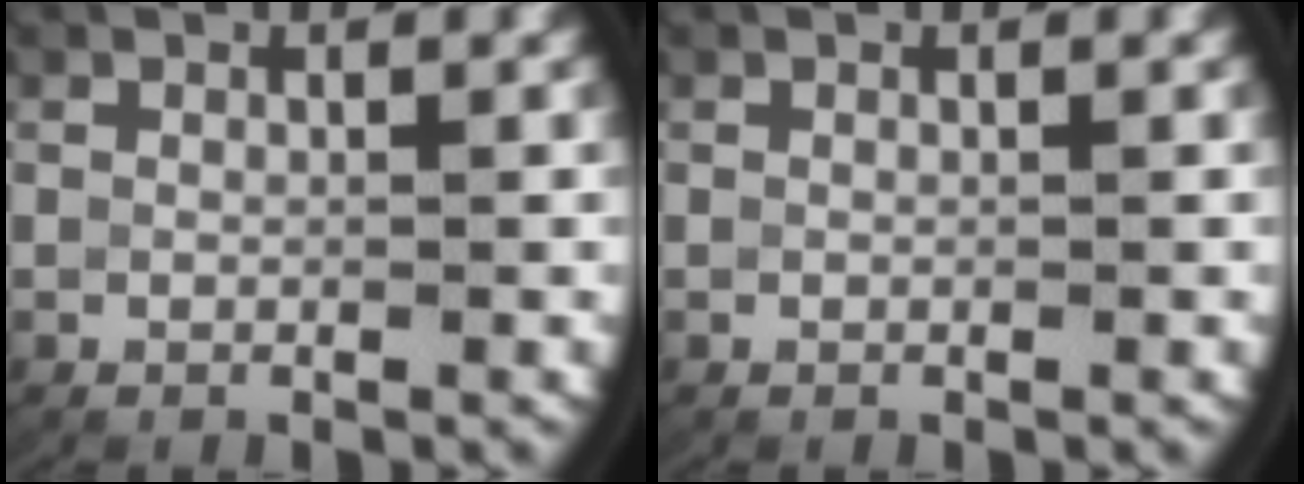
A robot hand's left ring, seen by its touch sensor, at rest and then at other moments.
{"total": 0.0}